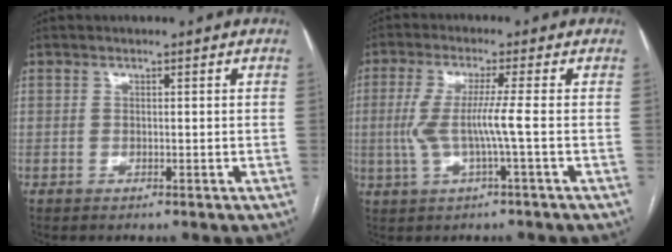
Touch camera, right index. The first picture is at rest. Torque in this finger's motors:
{"motor_torque": [1.21, -0.22, 0.69, 0.16]}